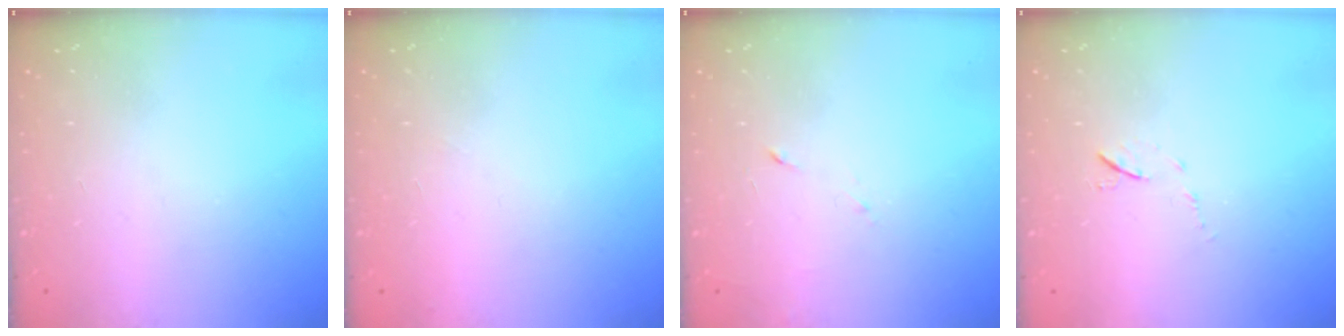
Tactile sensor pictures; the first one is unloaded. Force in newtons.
{"total": 4.9, "press": 4.8, "slide": 0.5}
{"total": 3.8, "press": 3.7, "slide": 0.9}
{"total": 6.1, "press": 6.0, "slide": 0.9}